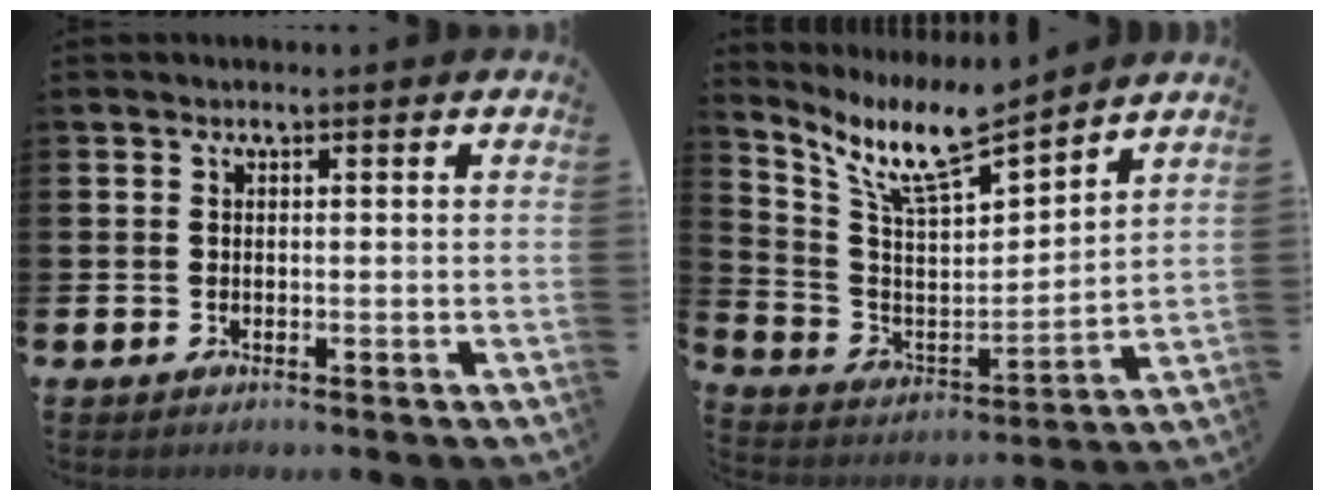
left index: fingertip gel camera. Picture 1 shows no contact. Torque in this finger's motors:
{"motor_torque": [0.39, -0.01, 0.61, 0.18]}